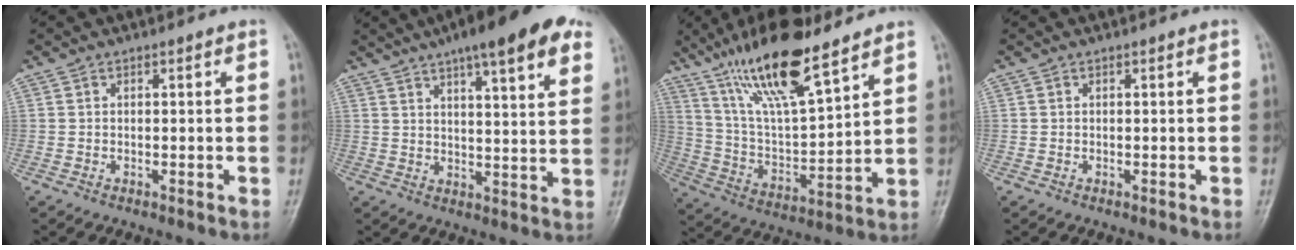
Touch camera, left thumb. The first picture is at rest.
{"total": 18.2, "force": [11.5, 4.2, 13.5], "torque": [-0.177, -0.014, 0.150]}
{"total": 18.8, "force": [13.0, 4.7, 12.8], "torque": [-0.210, -0.056, 0.246]}
{"total": 0.0}